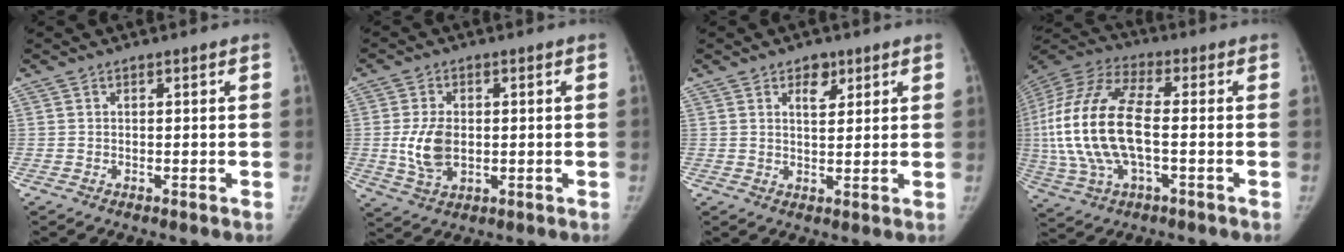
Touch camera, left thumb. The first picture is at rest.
{"total": 7.6, "force": [-0.3, 4.9, 5.8], "torque": [-0.110, -0.003, 0.001]}
{"total": 4.1, "force": [2.2, 2.4, 2.4], "torque": [-0.017, -0.011, 0.033]}
{"total": 21.7, "force": [-1.6, 9.8, 19.3], "torque": [-0.440, 0.018, -0.028]}